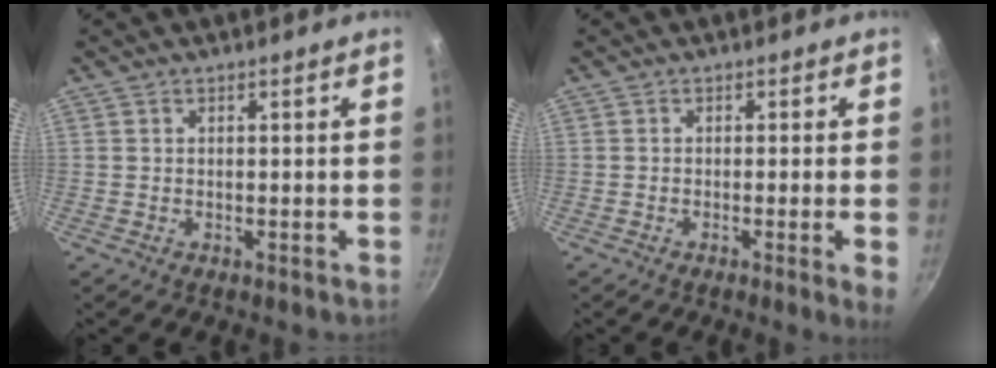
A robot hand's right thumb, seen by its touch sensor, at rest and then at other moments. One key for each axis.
{"total": 3.3, "fx": -0.8, "fy": -0.3, "fz": 3.2, "tx": -0.052, "ty": -0.008, "tz": -0.013}